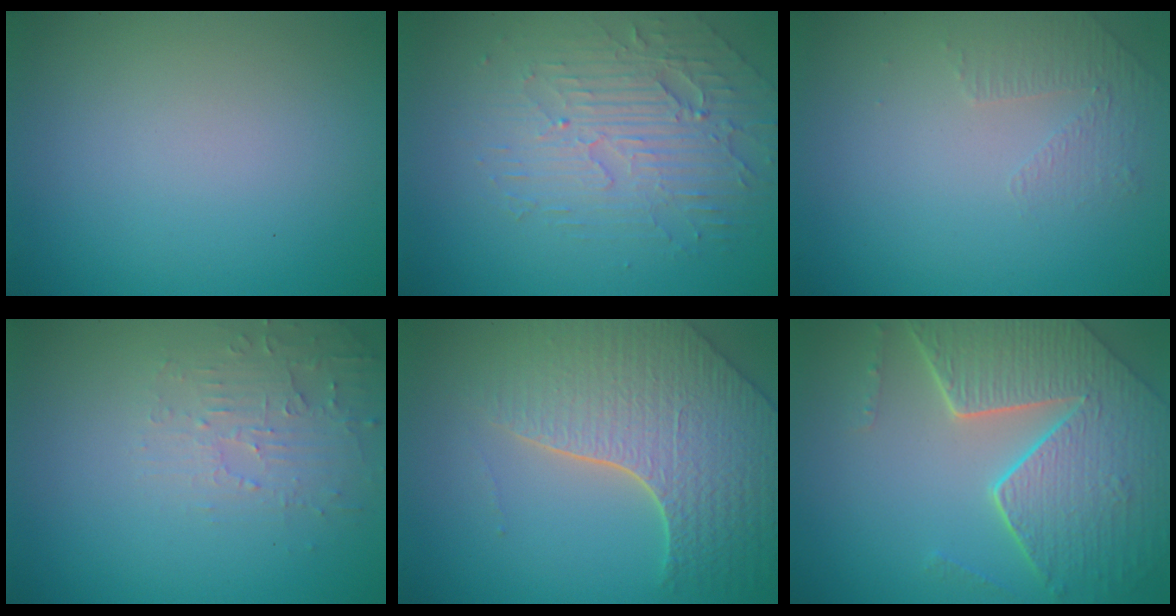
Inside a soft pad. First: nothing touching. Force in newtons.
{"total": 4.3, "press": 3.8, "slide": 2.1}
{"total": 1.4, "press": 0.8, "slide": 1.1}
{"total": 2.8, "press": 2.7, "slide": 0.6}
{"total": 7.0, "press": 5.6, "slide": 4.2}
{"total": 8.4, "press": 6.0, "slide": 5.9}